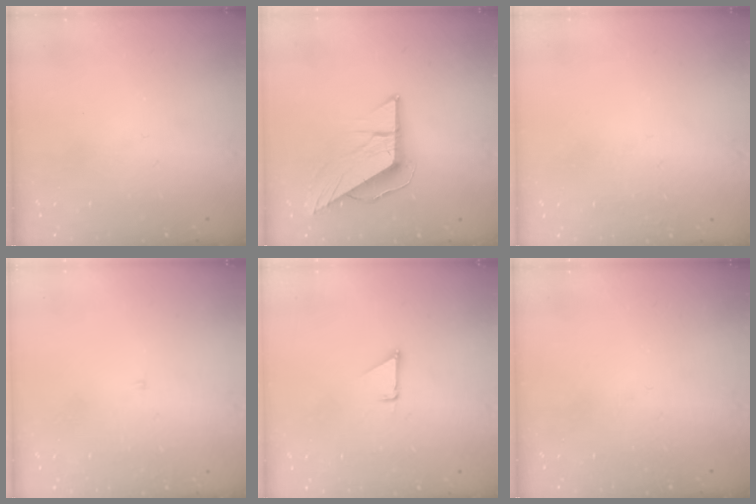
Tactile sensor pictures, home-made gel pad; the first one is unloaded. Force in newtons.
{"total": 9.8, "press": 9.8, "slide": 0.5}
{"total": 1.8, "press": 1.7, "slide": 0.4}
{"total": 2.1, "press": 2.1, "slide": 0.2}
{"total": 1.5, "press": 1.5, "slide": 0.1}
{"total": 0.0}